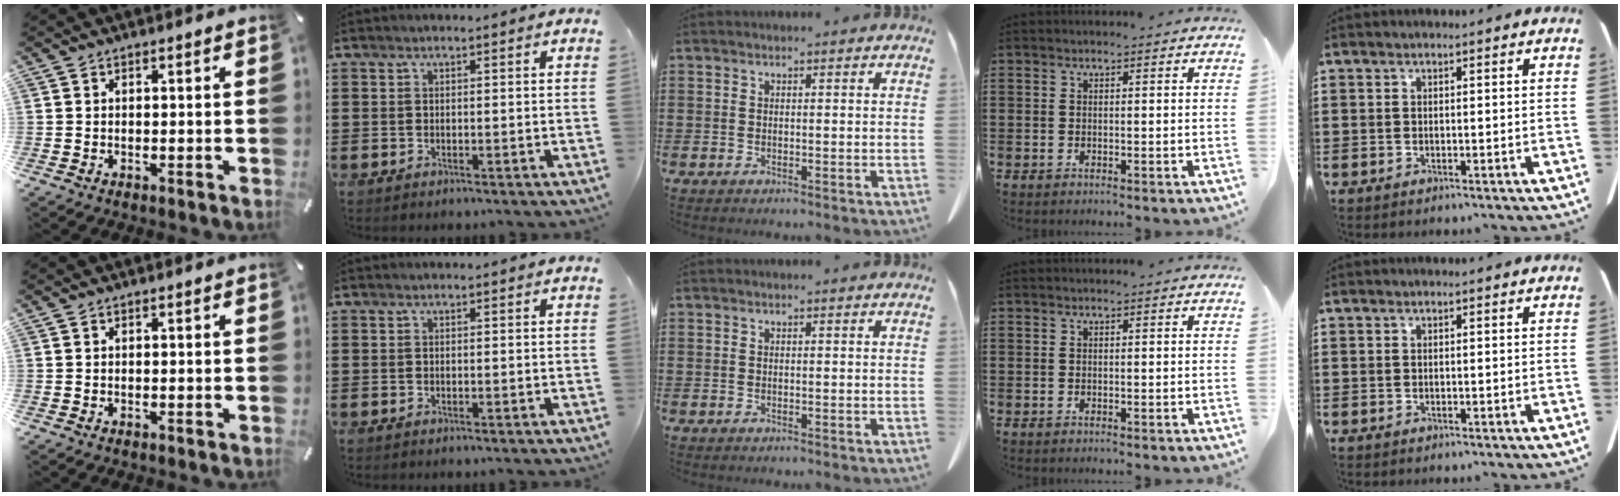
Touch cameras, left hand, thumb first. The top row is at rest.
{}